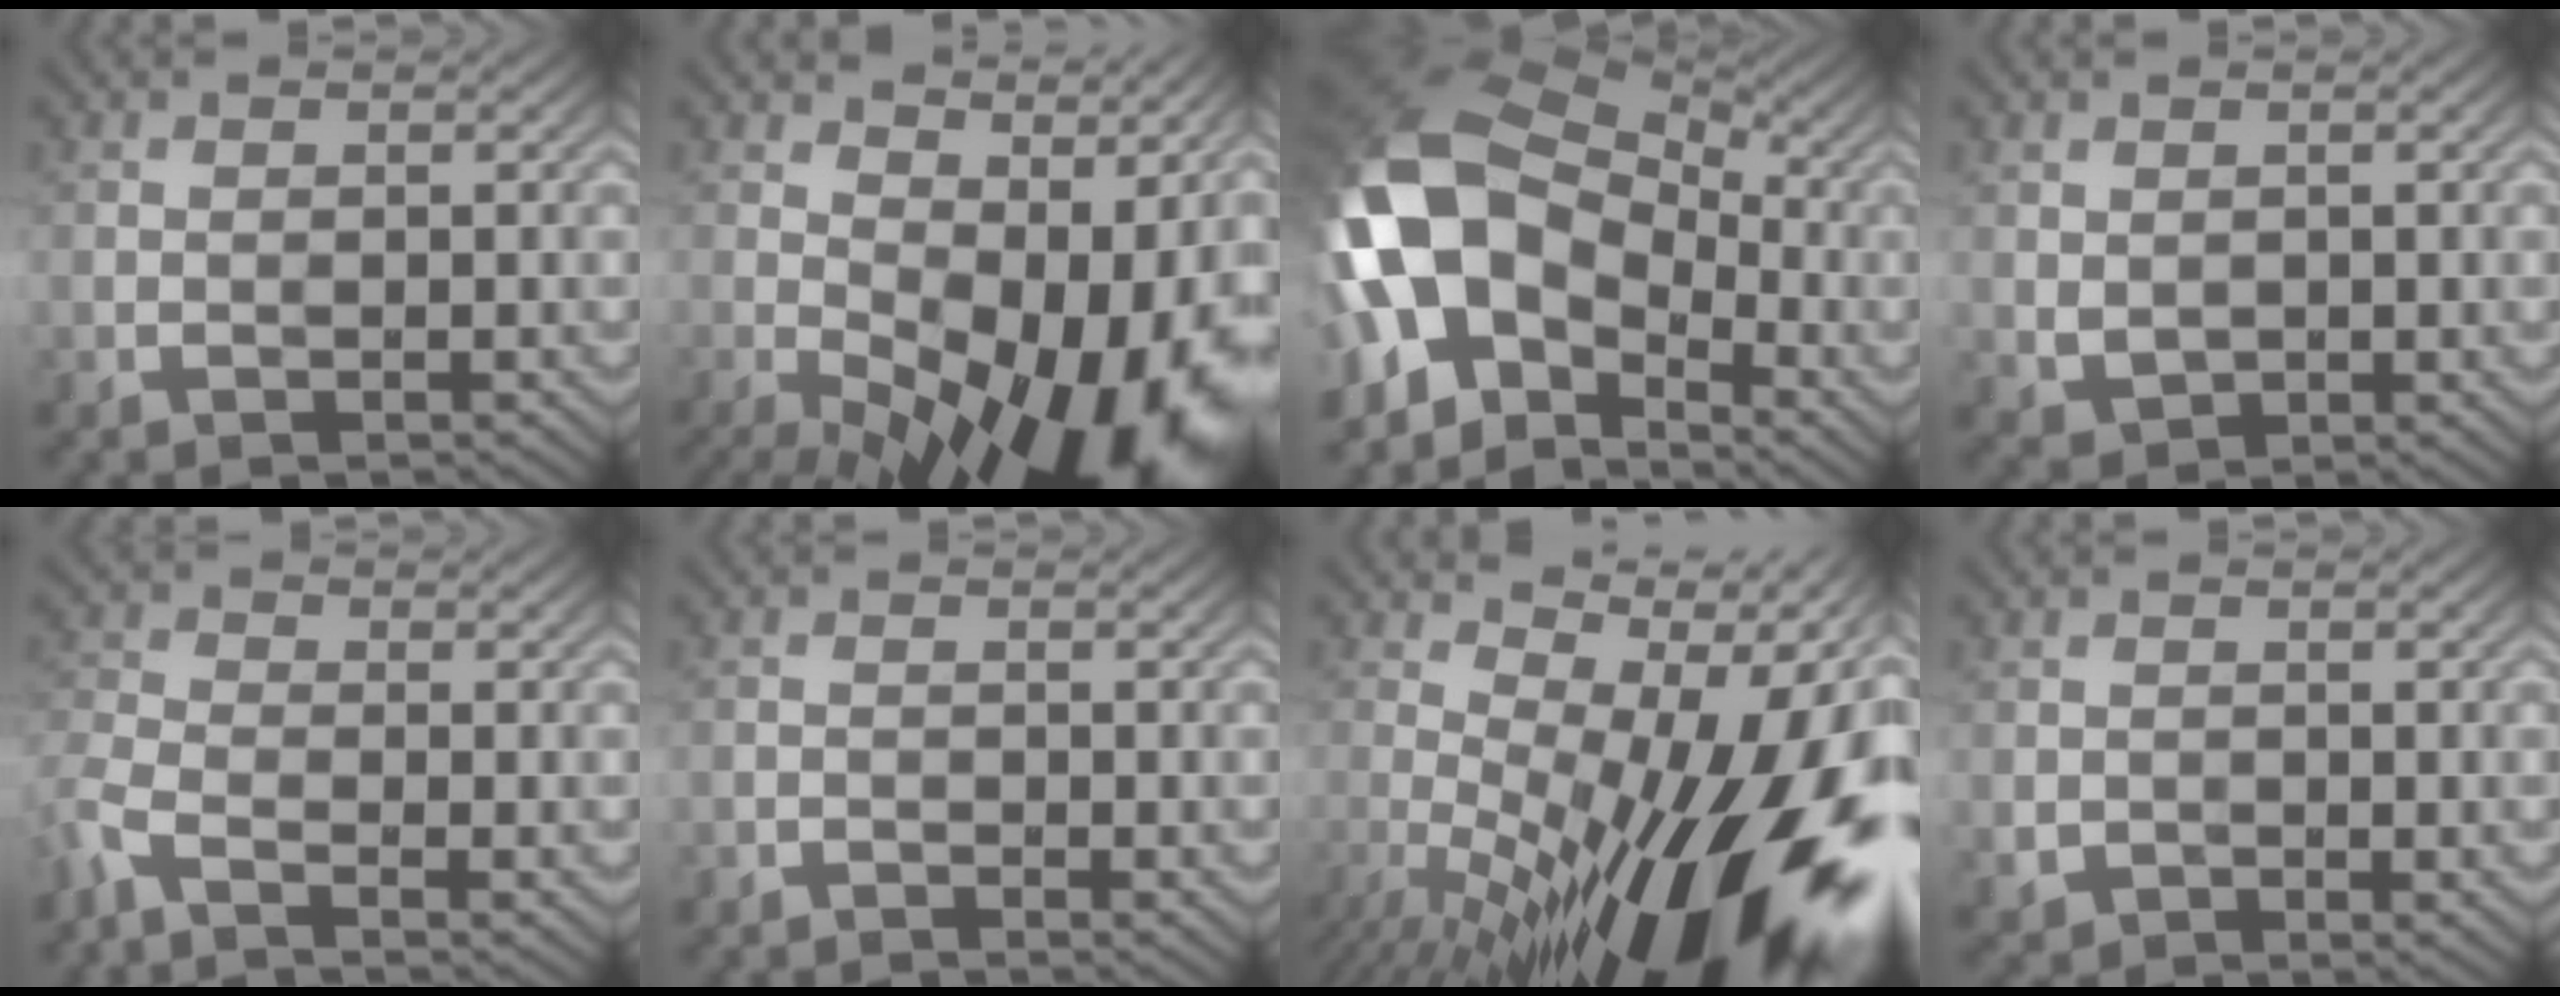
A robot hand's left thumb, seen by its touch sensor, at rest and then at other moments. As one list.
[{"total": 18.2, "force": [-2.1, 10.1, 15.0], "torque": [-0.188, -0.012, -0.006]}, {"total": 16.7, "force": [-2.2, 11.3, 12.1], "torque": [-0.264, -0.003, -0.042]}, {"total": 1.5, "force": [0.6, 1.3, 0.5], "torque": [-0.015, -0.006, 0.020]}, {"total": 4.3, "force": [-2.6, 1.6, 3.0], "torque": [-0.079, -0.011, -0.066]}, {"total": 0.8, "force": [-0.6, 0.3, 0.5], "torque": [-0.007, 0.002, -0.012]}, {"total": 20.2, "force": [-4.7, 8.6, 17.7], "torque": [-0.240, 0.001, -0.078]}, {"total": 1.8, "force": [-0.2, 1.6, 0.9], "torque": [-0.016, -0.011, 0.001]}]